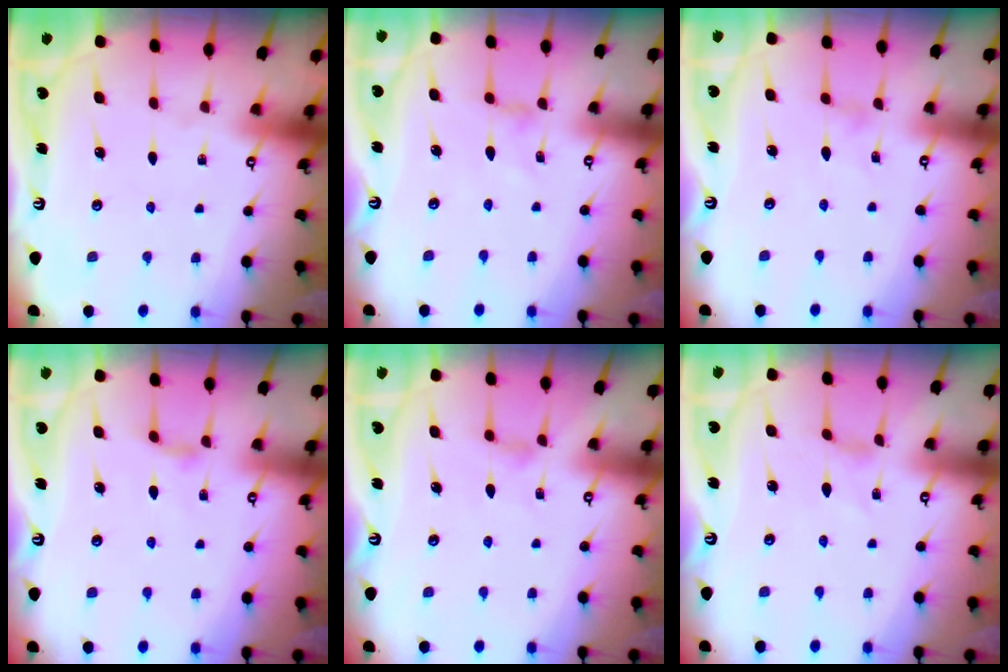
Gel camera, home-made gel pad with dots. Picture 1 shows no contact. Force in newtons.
{"total": 0.0}
{"total": 0.0}
{"total": 1.4, "press": 1.4, "slide": 0.4}
{"total": 0.6, "press": 0.5, "slide": 0.2}
{"total": 0.0}